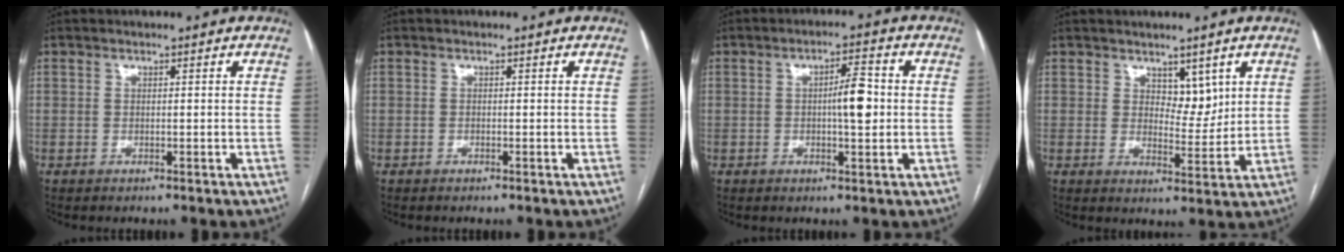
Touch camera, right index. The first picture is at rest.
{"total": 0.0}
{"total": 5.3, "force": [0.0, 1.1, 5.2], "torque": [-0.082, 0.008, -0.001]}
{"total": 4.4, "force": [2.4, 2.4, 2.9], "torque": [-0.037, -0.005, 0.042]}